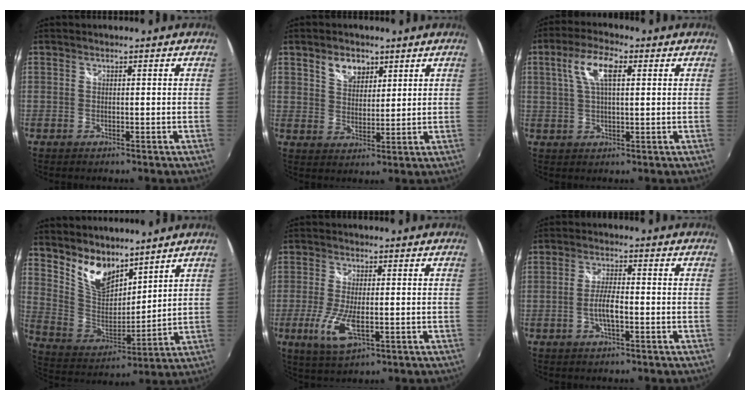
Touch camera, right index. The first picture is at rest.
{"total": 5.5, "force": [3.2, 3.7, 2.6], "torque": [-0.036, 0.011, 0.059]}
{"total": 7.4, "force": [2.3, 2.8, 6.4], "torque": [-0.127, 0.017, 0.043]}
{"total": 11.6, "force": [8.7, 5.3, 5.4], "torque": [-0.106, 0.003, 0.177]}
{"total": 8.1, "force": [-2.6, 2.7, 7.2], "torque": [-0.155, -0.018, -0.046]}
{"total": 5.0, "force": [-1.7, 1.1, 4.6], "torque": [-0.094, 0.004, -0.030]}